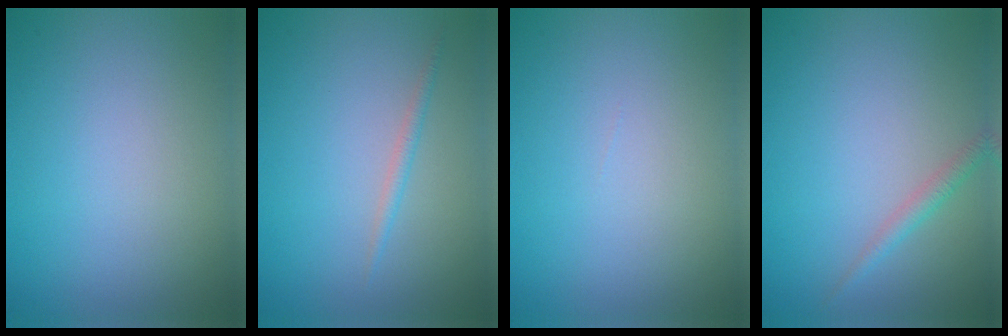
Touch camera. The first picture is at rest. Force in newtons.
{"total": 1.0, "press": 1.0, "slide": 0.0}
{"total": 0.0}
{"total": 1.4, "press": 1.4, "slide": 0.1}